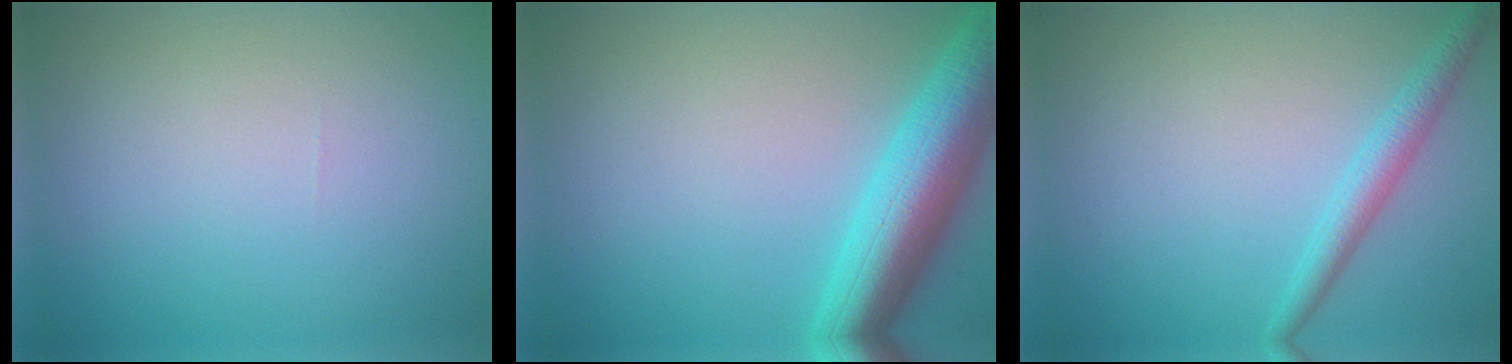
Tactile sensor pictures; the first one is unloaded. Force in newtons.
{"total": 8.0, "press": 8.0, "slide": 0.3}
{"total": 2.3, "press": 2.3, "slide": 0.1}